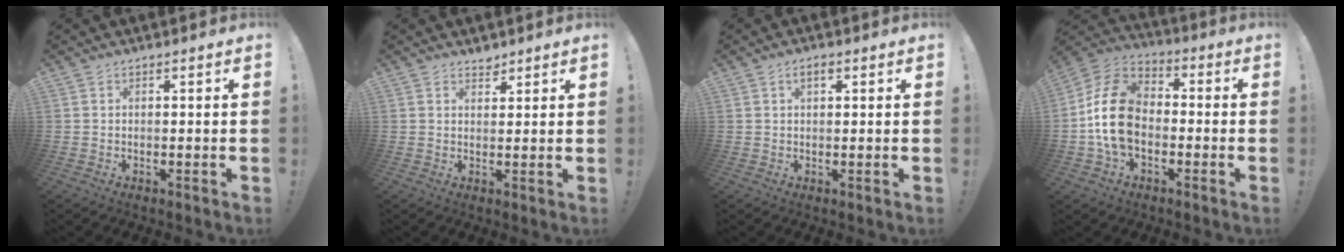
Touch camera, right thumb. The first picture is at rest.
{"total": 2.6, "force": [2.4, 0.9, 0.4], "torque": [0.012, -0.020, 0.041]}
{"total": 2.0, "force": [0.9, 1.0, 1.5], "torque": [-0.029, 0.003, 0.015]}
{"total": 17.2, "force": [-2.5, 12.4, 11.7], "torque": [-0.209, 0.036, -0.036]}